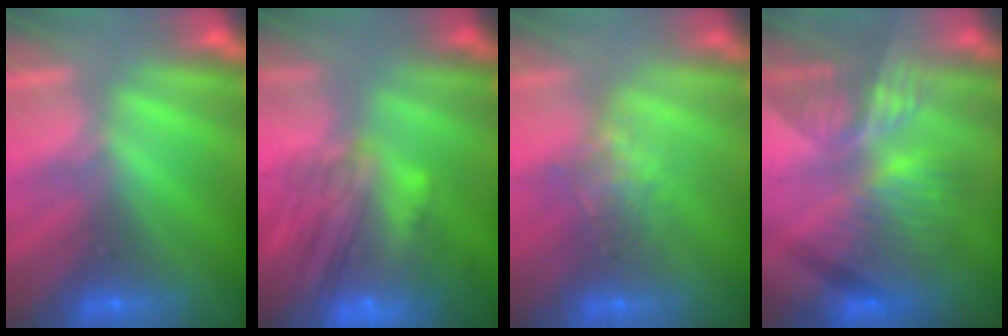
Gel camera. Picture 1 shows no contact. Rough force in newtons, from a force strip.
{"total": 7.9}
{"total": 3.8}
{"total": 7.1}